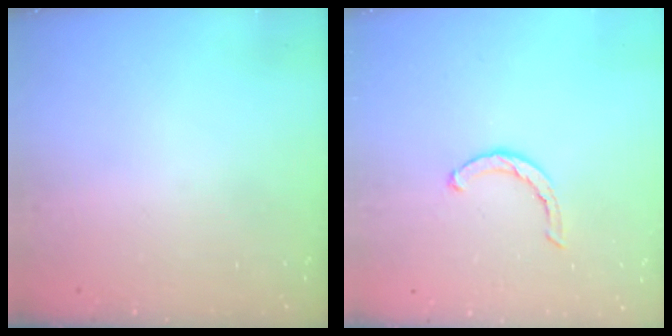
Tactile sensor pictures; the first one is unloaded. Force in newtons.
{"total": 2.1, "press": 2.1, "slide": 0.3}